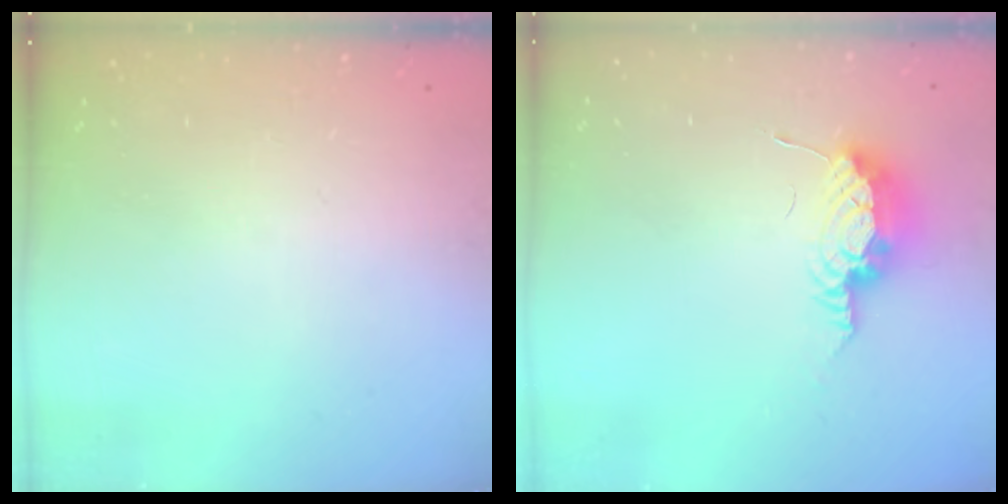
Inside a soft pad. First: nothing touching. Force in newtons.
{"total": 8.5, "press": 8.3, "slide": 1.6}